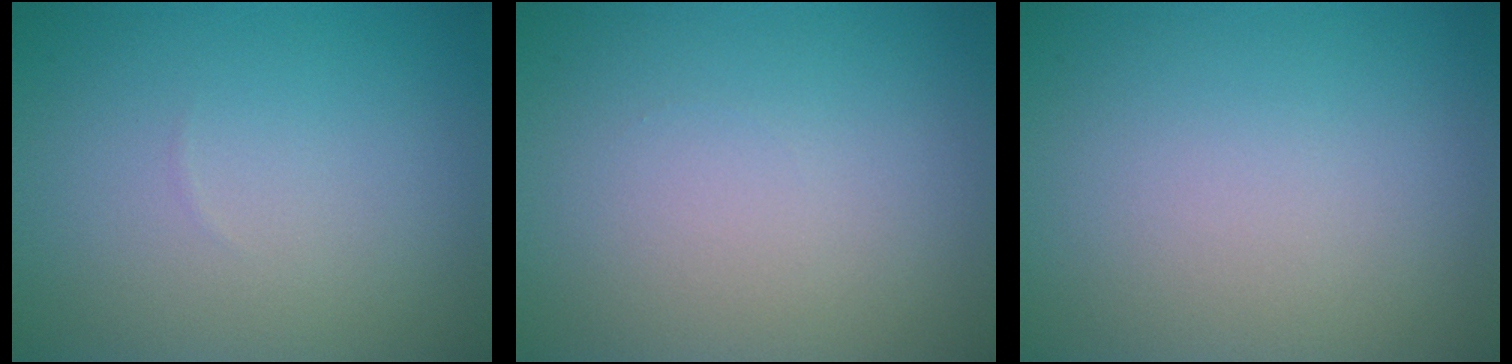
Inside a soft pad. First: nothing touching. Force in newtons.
{"total": 0.0}
{"total": 0.0}